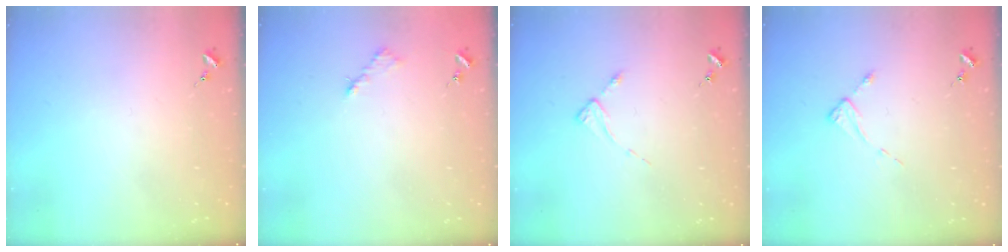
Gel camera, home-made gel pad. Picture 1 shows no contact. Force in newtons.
{"total": 3.1, "press": 3.1, "slide": 0.4}
{"total": 2.6, "press": 2.6, "slide": 0.3}
{"total": 2.6, "press": 2.6, "slide": 0.4}